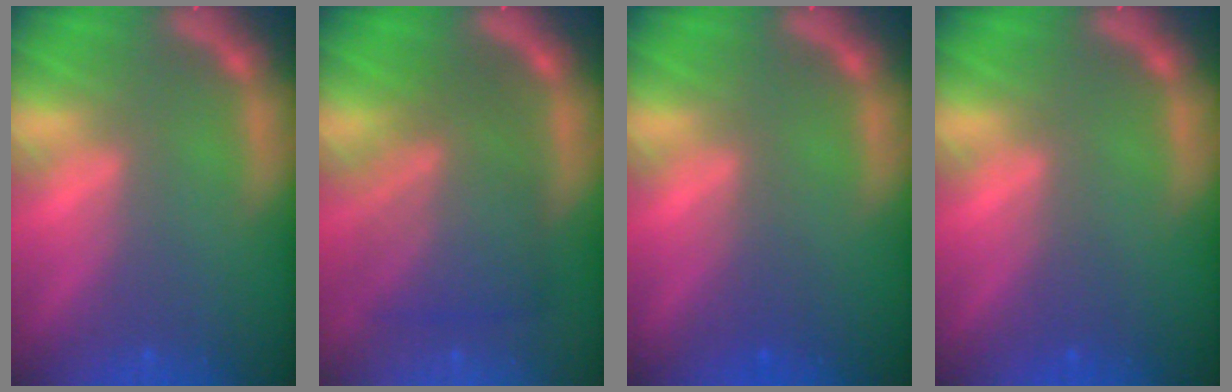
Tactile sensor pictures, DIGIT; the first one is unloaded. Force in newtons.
{"total": 7.6}
{"total": 1.5}
{"total": 0.9}